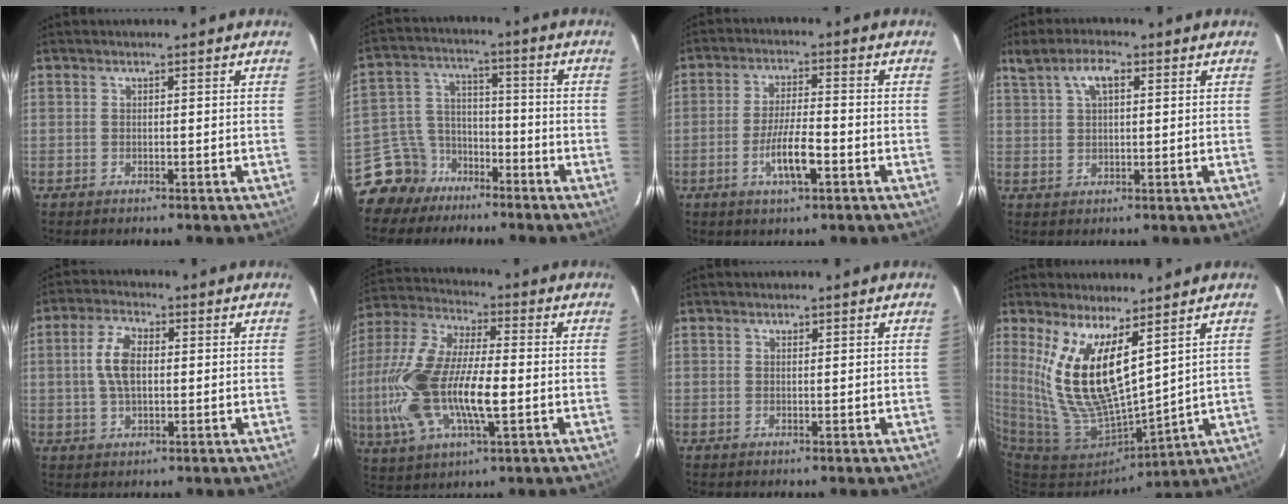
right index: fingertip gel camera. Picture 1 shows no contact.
{"total": 10.6, "force": [-8.1, 6.8, 1.0], "torque": [-0.037, 0.054, -0.152]}
{"total": 7.3, "force": [-3.2, 1.4, 6.4], "torque": [-0.128, -0.004, -0.057]}
{"total": 4.8, "force": [2.3, 1.9, 3.8], "torque": [-0.067, 0.012, 0.043]}
{"total": 6.5, "force": [0.5, 3.4, 5.5], "torque": [-0.112, 0.012, 0.013]}
{"total": 20.6, "force": [-3.0, 8.1, 18.7], "torque": [-0.392, -0.003, -0.058]}
{"total": 0.6, "force": [0.3, 0.4, 0.3], "torque": [-0.004, 0.003, 0.005]}
{"total": 14.3, "force": [7.2, 4.7, 11.4], "torque": [-0.205, -0.012, 0.158]}